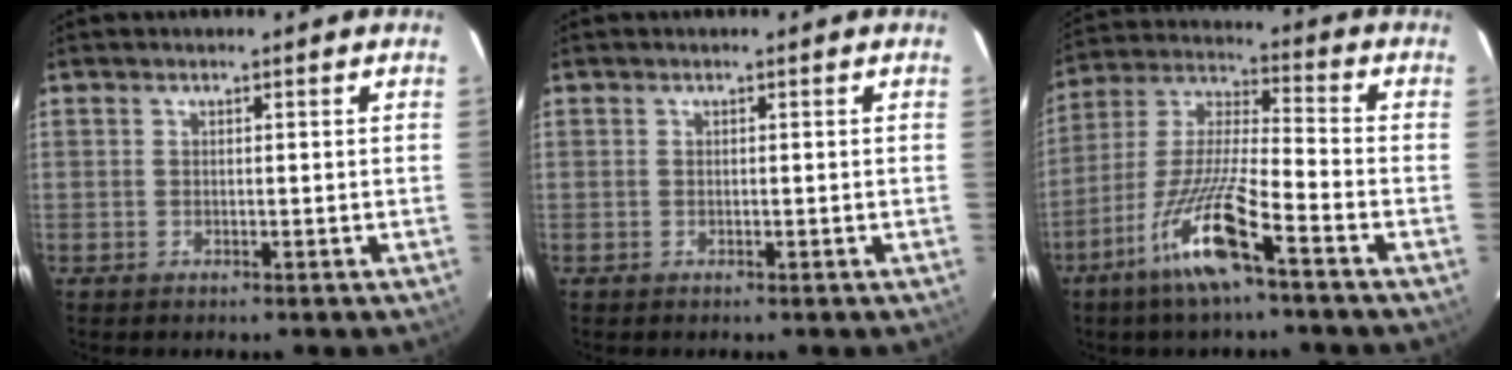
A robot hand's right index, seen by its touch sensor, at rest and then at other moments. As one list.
[{"total": 0.0}, {"total": 13.7, "force": [-7.7, 0.8, 11.3], "torque": [-0.233, -0.019, -0.152]}]